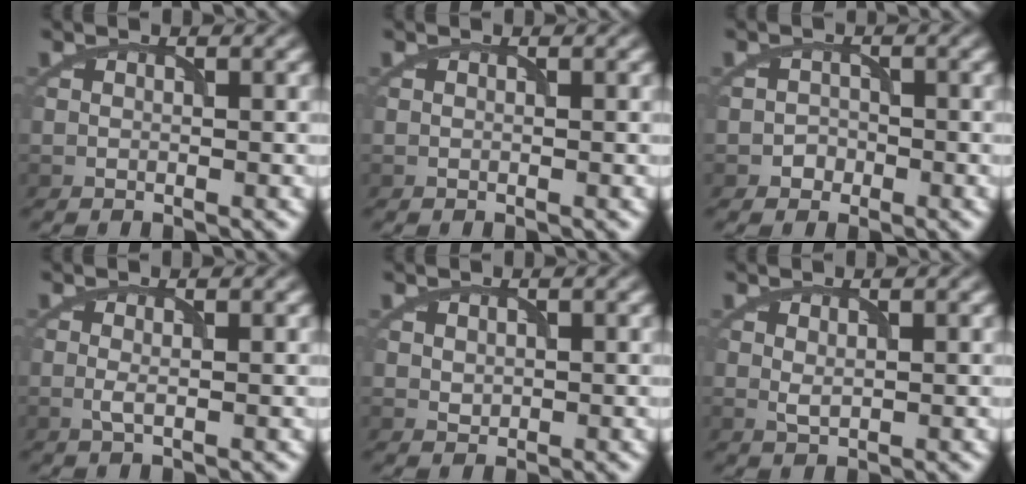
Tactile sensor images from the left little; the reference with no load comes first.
{"total": 0.0}
{"total": 1.3, "force": [-0.6, 1.1, 0.1], "torque": [0.007, 0.004, -0.012]}
{"total": 0.9, "force": [0.0, 0.1, 0.9], "torque": [-0.022, -0.001, -0.001]}
{"total": 0.8, "force": [0.4, 0.6, 0.3], "torque": [-0.007, -0.001, 0.014]}
{"total": 0.9, "force": [0.4, 0.4, 0.7], "torque": [-0.020, -0.003, 0.012]}